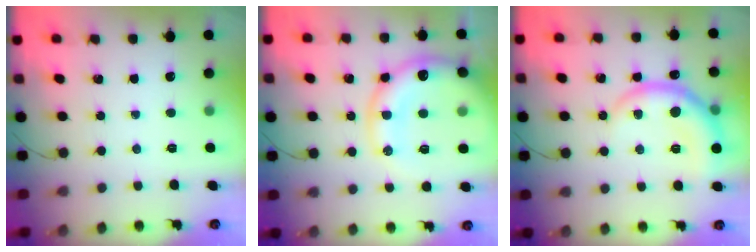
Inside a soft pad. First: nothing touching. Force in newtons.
{"total": 18.8, "press": 18.5, "slide": 3.7}
{"total": 12.2, "press": 12.2, "slide": 0.5}